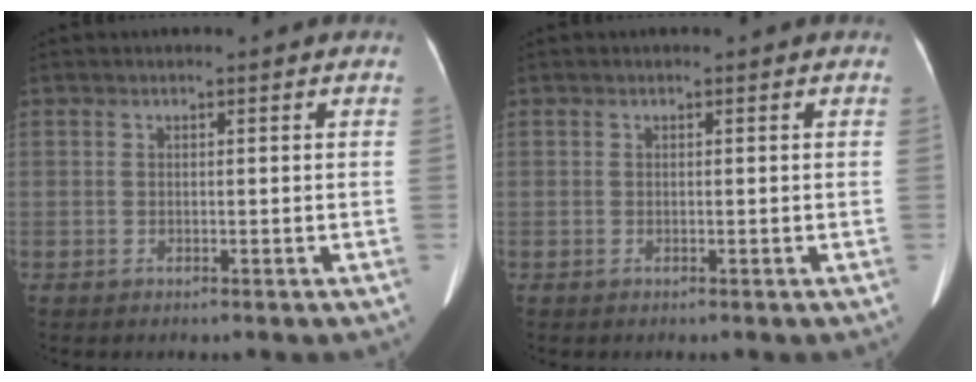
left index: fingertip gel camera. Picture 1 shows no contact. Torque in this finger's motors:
{"motor_torque": [0.06, 0.04, 0.00, 0.00]}